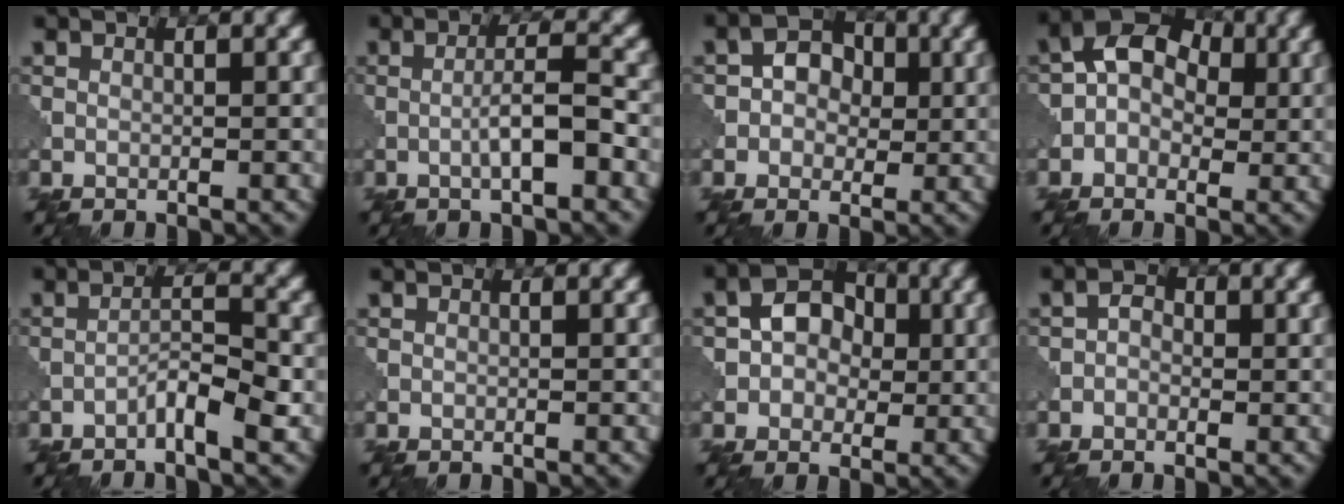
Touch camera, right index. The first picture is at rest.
{"total": 3.6, "force": [-1.1, 0.5, 3.4], "torque": [-0.059, 0.011, -0.023]}
{"total": 3.3, "force": [0.0, 2.7, 2.0], "torque": [-0.023, 0.005, -0.009]}
{"total": 5.8, "force": [0.5, 4.3, 3.9], "torque": [-0.047, 0.029, -0.007]}
{"total": 3.1, "force": [-1.9, 0.5, 2.4], "torque": [-0.041, 0.012, -0.038]}
{"total": 0.0}
{"total": 4.4, "force": [0.2, 3.4, 2.7], "torque": [-0.033, 0.008, -0.012]}
{"total": 1.3, "force": [-0.4, 1.0, 0.7], "torque": [-0.006, 0.003, -0.016]}